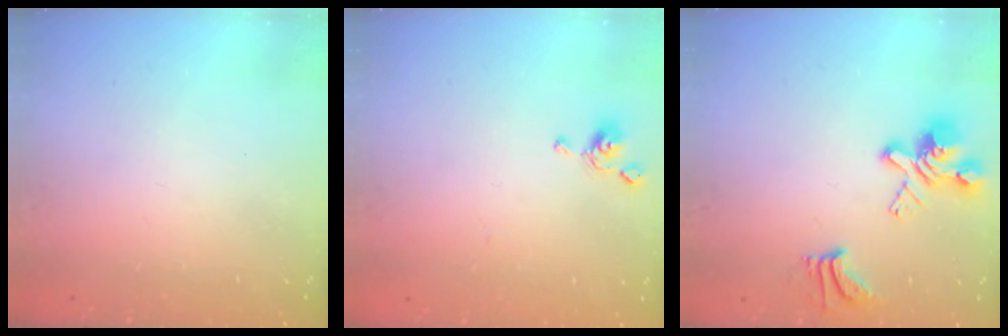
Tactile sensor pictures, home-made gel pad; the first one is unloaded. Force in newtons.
{"total": 3.7, "press": 3.6, "slide": 0.7}
{"total": 6.1, "press": 5.9, "slide": 1.7}